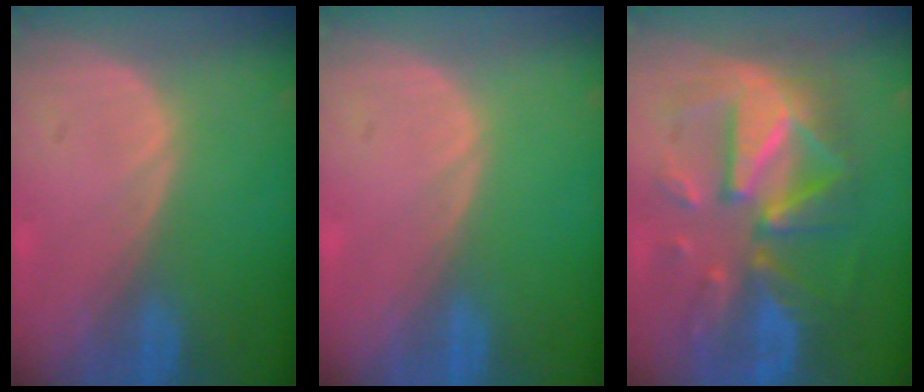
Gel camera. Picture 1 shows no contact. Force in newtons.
{"total": 0.0}
{"total": 12.0, "press": 12.0, "slide": 1.2}